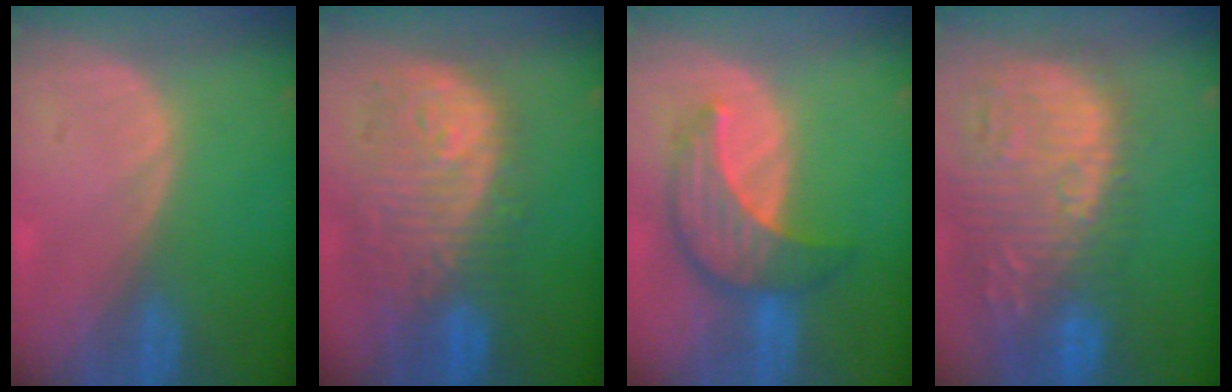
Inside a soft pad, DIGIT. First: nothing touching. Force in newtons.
{"total": 11.9, "press": 10.7, "slide": 5.4}
{"total": 7.8, "press": 7.5, "slide": 2.3}
{"total": 15.5, "press": 13.1, "slide": 8.3}